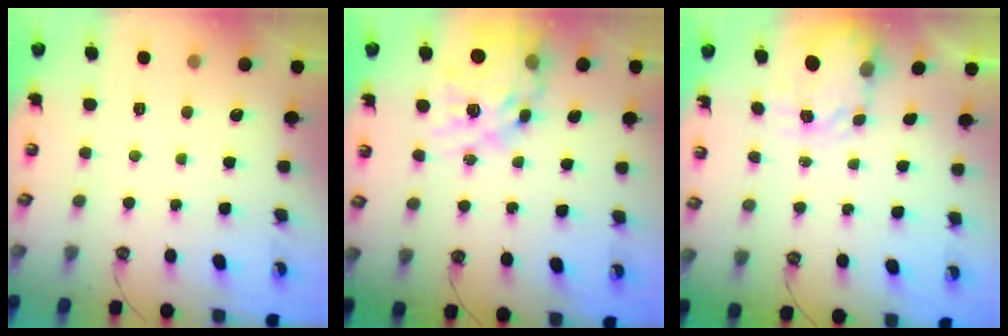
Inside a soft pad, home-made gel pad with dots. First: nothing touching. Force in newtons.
{"total": 20.5, "press": 20.4, "slide": 1.7}
{"total": 3.6, "press": 3.5, "slide": 0.4}